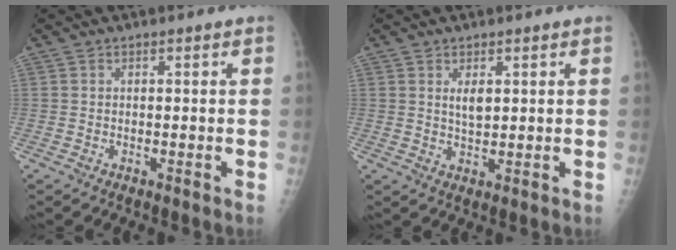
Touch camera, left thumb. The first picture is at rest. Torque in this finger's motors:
{"motor_torque": [0.09, 0.04, 0.00, -0.03, 0.03]}